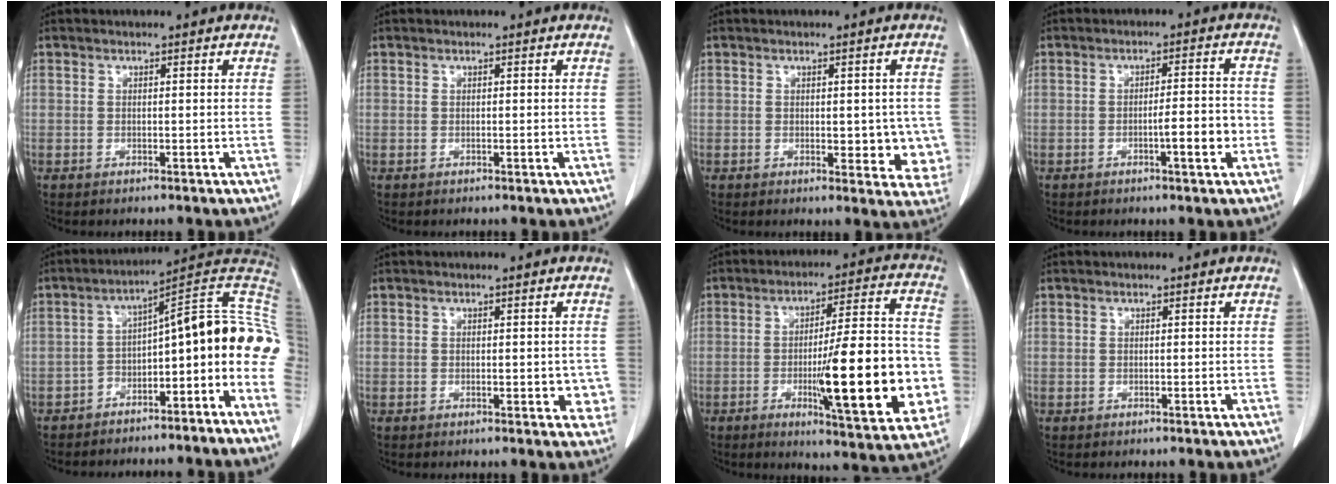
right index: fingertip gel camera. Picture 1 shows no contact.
{"total": 0.0}
{"total": 7.2, "force": [-0.7, 3.4, 6.3], "torque": [-0.052, -0.004, -0.004]}
{"total": 5.1, "force": [-1.9, 0.5, 4.7], "torque": [-0.065, 0.006, -0.026]}
{"total": 17.9, "force": [-8.7, 5.3, 14.7], "torque": [-0.159, 0.074, -0.121]}
{"total": 3.4, "force": [-0.5, 1.6, 3.0], "torque": [-0.019, -0.001, -0.005]}
{"total": 19.8, "force": [-4.3, 2.7, 19.2], "torque": [-0.250, 0.004, -0.054]}
{"total": 0.0}